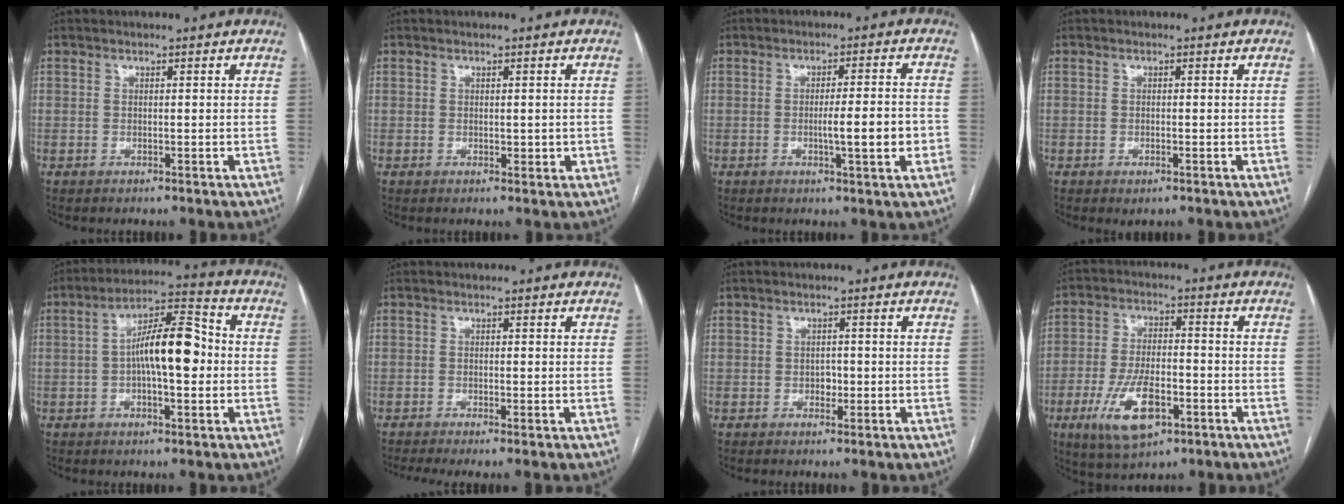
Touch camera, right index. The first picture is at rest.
{"total": 1.5, "force": [0.0, 0.9, 1.2], "torque": [-0.017, 0.001, 0.005]}
{"total": 6.2, "force": [-1.4, 0.3, 6.0], "torque": [-0.092, -0.001, -0.017]}
{"total": 1.2, "force": [-0.6, 0.4, 0.9], "torque": [-0.013, -0.003, -0.005]}
{"total": 11.0, "force": [-0.4, 3.1, 10.6], "torque": [-0.185, 0.028, -0.010]}
{"total": 3.3, "force": [-2.1, 0.2, 2.5], "torque": [-0.041, -0.009, -0.036]}
{"total": 1.3, "force": [-0.4, 1.0, 0.8], "torque": [-0.011, 0.004, -0.005]}
{"total": 11.1, "force": [-4.7, 4.6, 8.9], "torque": [-0.181, -0.003, -0.076]}